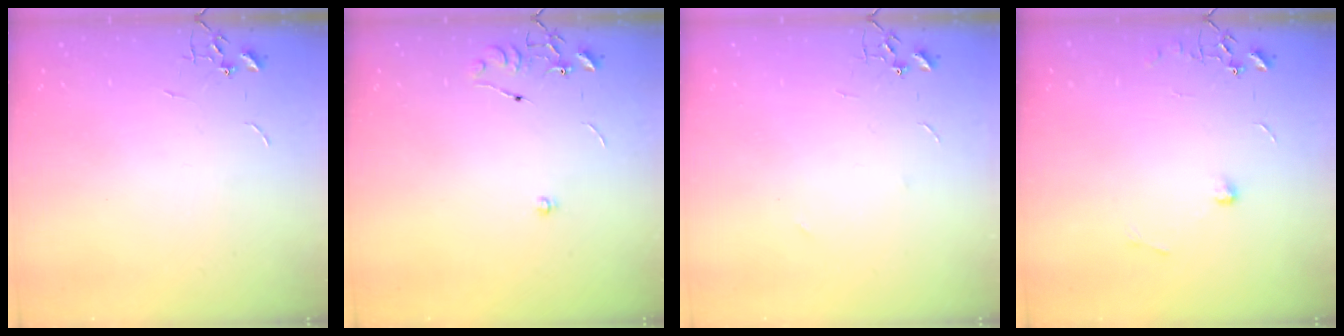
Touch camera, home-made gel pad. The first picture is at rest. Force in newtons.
{"total": 6.4, "press": 6.4, "slide": 0.7}
{"total": 3.1, "press": 3.1, "slide": 0.3}
{"total": 6.8, "press": 6.8, "slide": 0.9}